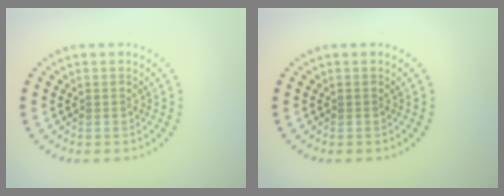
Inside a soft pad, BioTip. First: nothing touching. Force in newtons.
{"total": 0.0}